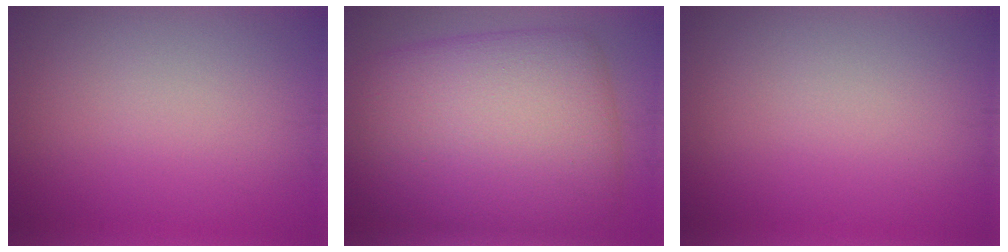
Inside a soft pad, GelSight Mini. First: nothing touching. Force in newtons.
{"total": 13.5, "press": 13.5, "slide": 0.6}
{"total": 0.0}